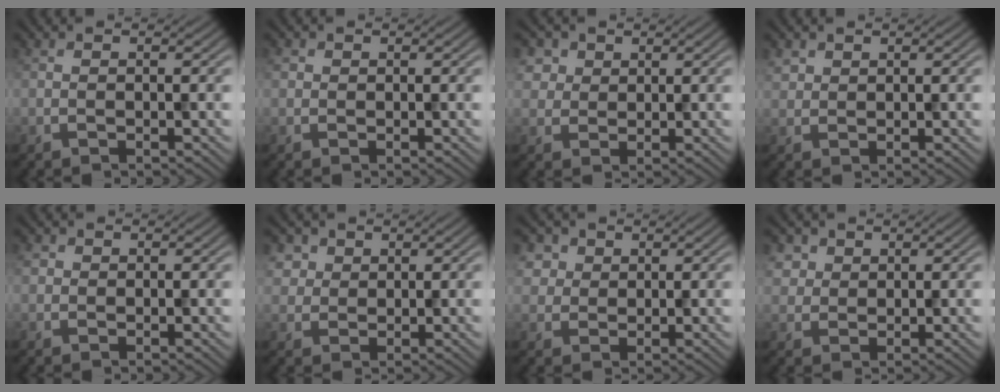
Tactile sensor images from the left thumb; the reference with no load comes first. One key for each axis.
{"total": 0.9, "fx": 0.4, "fy": 0.8, "fz": 0.2, "tx": -0.002, "ty": 0.001, "tz": 0.006}
{"total": 3.7, "fx": 1.7, "fy": 3.0, "fz": 1.2, "tx": -0.043, "ty": -0.004, "tz": 0.038}
{"total": 1.8, "fx": 1.2, "fy": 1.2, "fz": 0.4, "tx": -0.013, "ty": 0.001, "tz": 0.027}
{"total": 1.3, "fx": 0.4, "fy": 1.2, "fz": 0.3, "tx": -0.006, "ty": 0.000, "tz": 0.007}
{"total": 3.2, "fx": 1.5, "fy": 2.7, "fz": 1.0, "tx": -0.035, "ty": -0.006, "tz": 0.036}
{"total": 3.8, "fx": 1.7, "fy": 3.1, "fz": 1.3, "tx": -0.046, "ty": -0.003, "tz": 0.038}
{"total": 3.0, "fx": 1.5, "fy": 2.5, "fz": 0.9, "tx": -0.031, "ty": -0.004, "tz": 0.035}